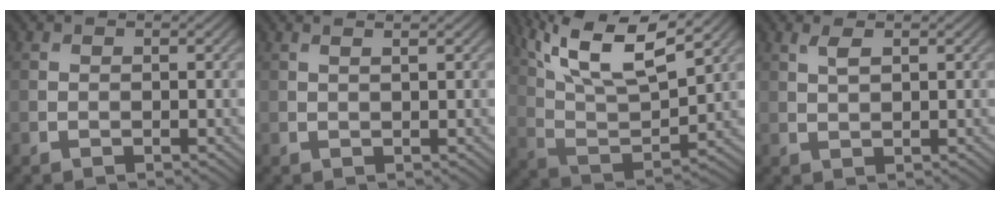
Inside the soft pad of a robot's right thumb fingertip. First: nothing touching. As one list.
[{"total": 1.2, "force": [0.8, 0.2, 1.0], "torque": [-0.014, 0.002, 0.006]}, {"total": 16.5, "force": [10.3, 5.3, 11.7], "torque": [-0.254, 0.015, 0.166]}, {"total": 1.8, "force": [0.9, 0.6, 1.4], "torque": [-0.036, 0.002, 0.020]}]